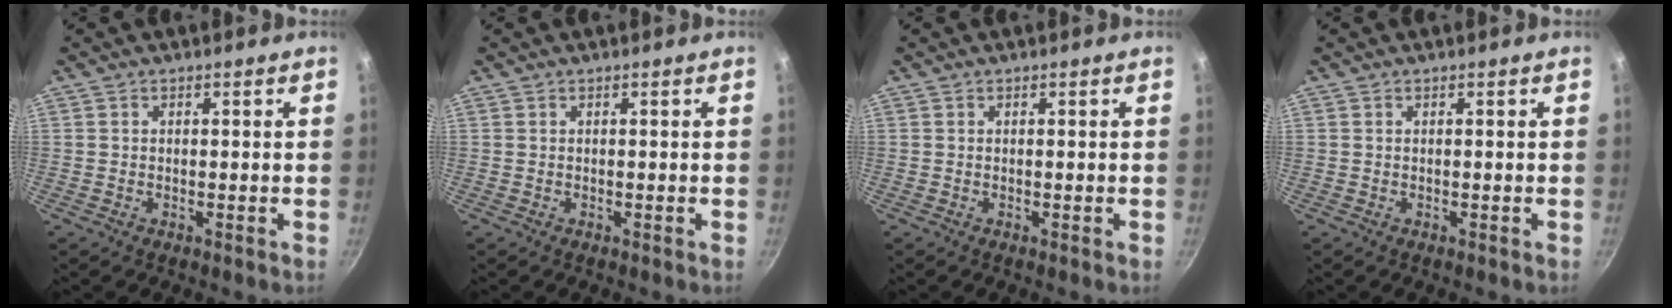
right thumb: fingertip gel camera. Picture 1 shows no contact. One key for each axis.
{"total": 0.0}
{"total": 0.0}
{"total": 0.0}